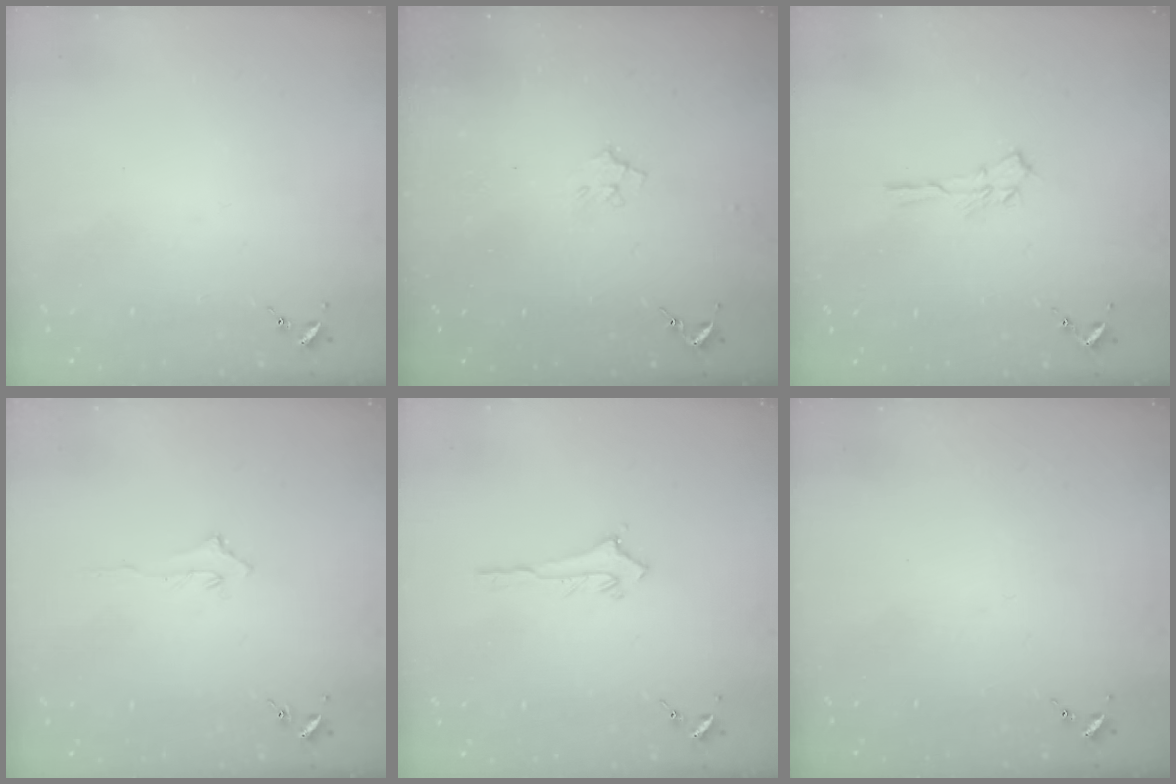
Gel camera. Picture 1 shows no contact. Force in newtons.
{"total": 6.2, "press": 6.1, "slide": 0.9}
{"total": 5.1, "press": 5.1, "slide": 0.6}
{"total": 2.9, "press": 2.9, "slide": 0.4}
{"total": 2.8, "press": 2.8, "slide": 0.3}
{"total": 0.0}